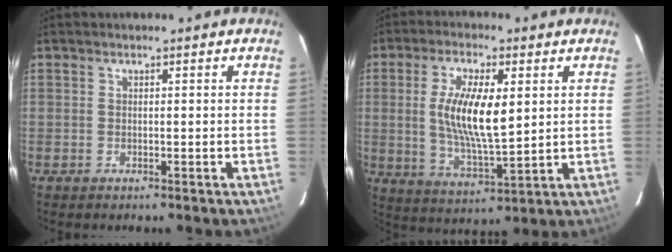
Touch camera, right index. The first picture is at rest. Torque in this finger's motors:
{"motor_torque": [1.10, 0.69, 0.80, 0.19]}